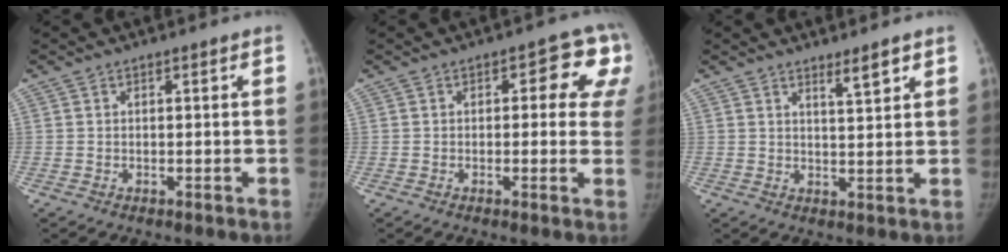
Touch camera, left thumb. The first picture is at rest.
{"total": 9.2, "force": [2.6, 4.8, 7.4], "torque": [-0.031, 0.004, 0.017]}
{"total": 3.5, "force": [2.6, 0.4, 2.3], "torque": [-0.033, -0.024, 0.043]}